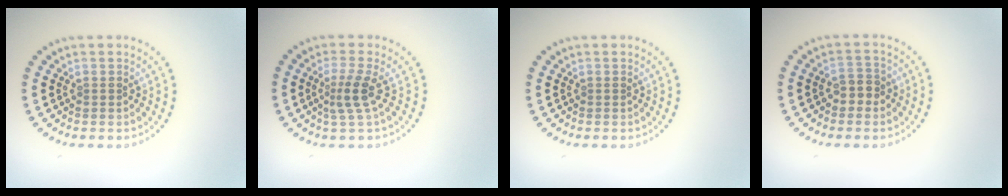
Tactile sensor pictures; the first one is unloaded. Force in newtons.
{"total": 2.5, "press": 1.8, "slide": 1.7}
{"total": 0.0}
{"total": 1.9, "press": 1.8, "slide": 0.6}